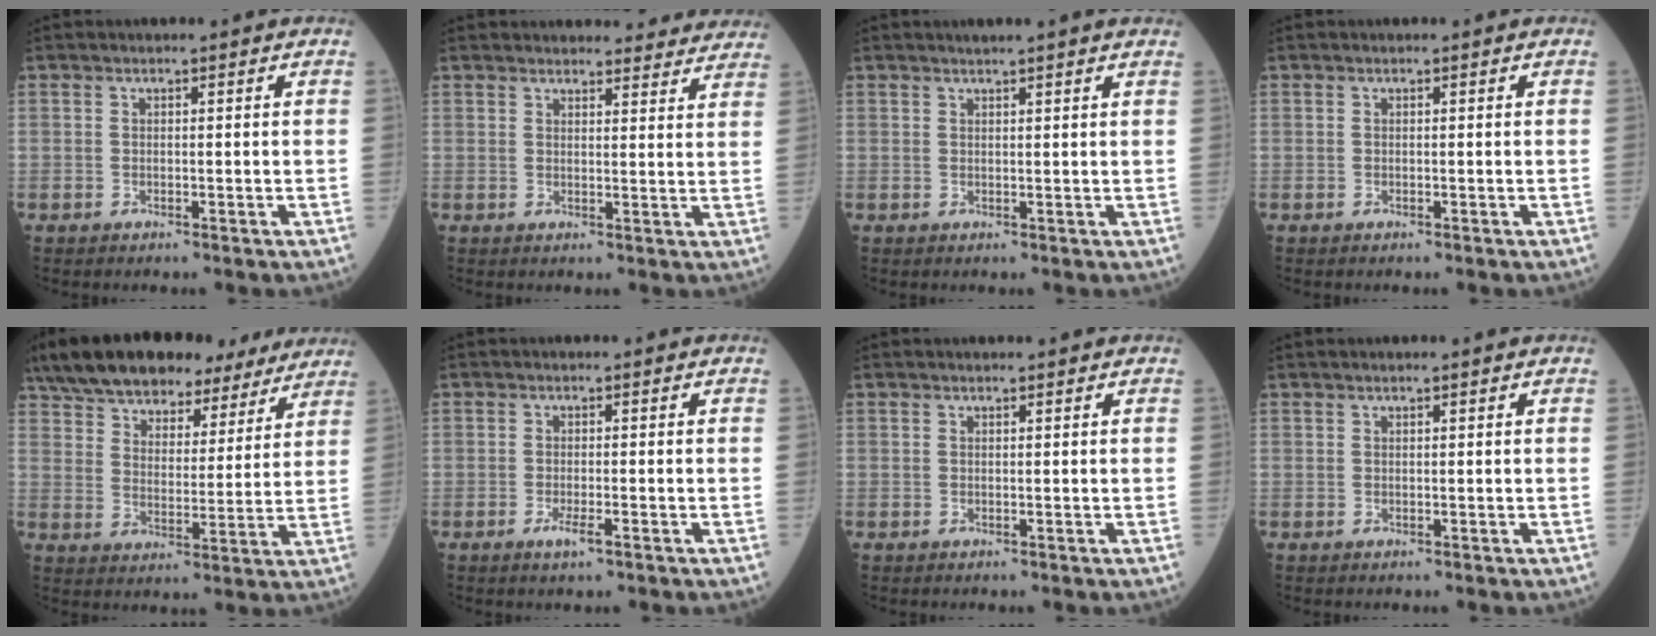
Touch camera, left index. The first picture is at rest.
{"total": 15.2, "force": [14.5, 3.5, 2.8], "torque": [0.000, 0.007, 0.154]}
{"total": 5.2, "force": [4.6, -0.1, 2.4], "torque": [-0.034, 0.022, 0.053]}
{"total": 0.0}
{"total": 22.9, "force": [19.3, 8.5, 8.8], "torque": [-0.155, 0.039, 0.272]}
{"total": 1.7, "force": [-0.9, 0.2, 1.5], "torque": [-0.027, -0.004, -0.015]}
{"total": 1.4, "force": [1.3, 0.2, 0.3], "torque": [-0.010, 0.007, 0.016]}
{"total": 1.3, "force": [1.2, 0.1, 0.6], "torque": [-0.008, 0.015, 0.019]}